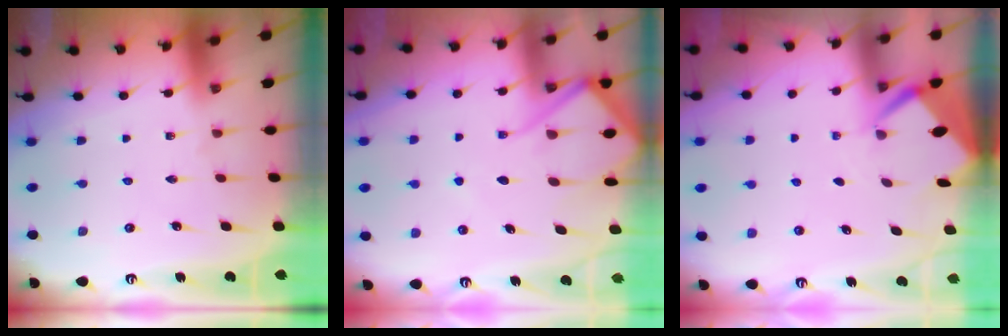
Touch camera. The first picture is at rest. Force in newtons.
{"total": 9.7, "press": 9.6, "slide": 1.0}
{"total": 2.7, "press": 2.7, "slide": 0.3}